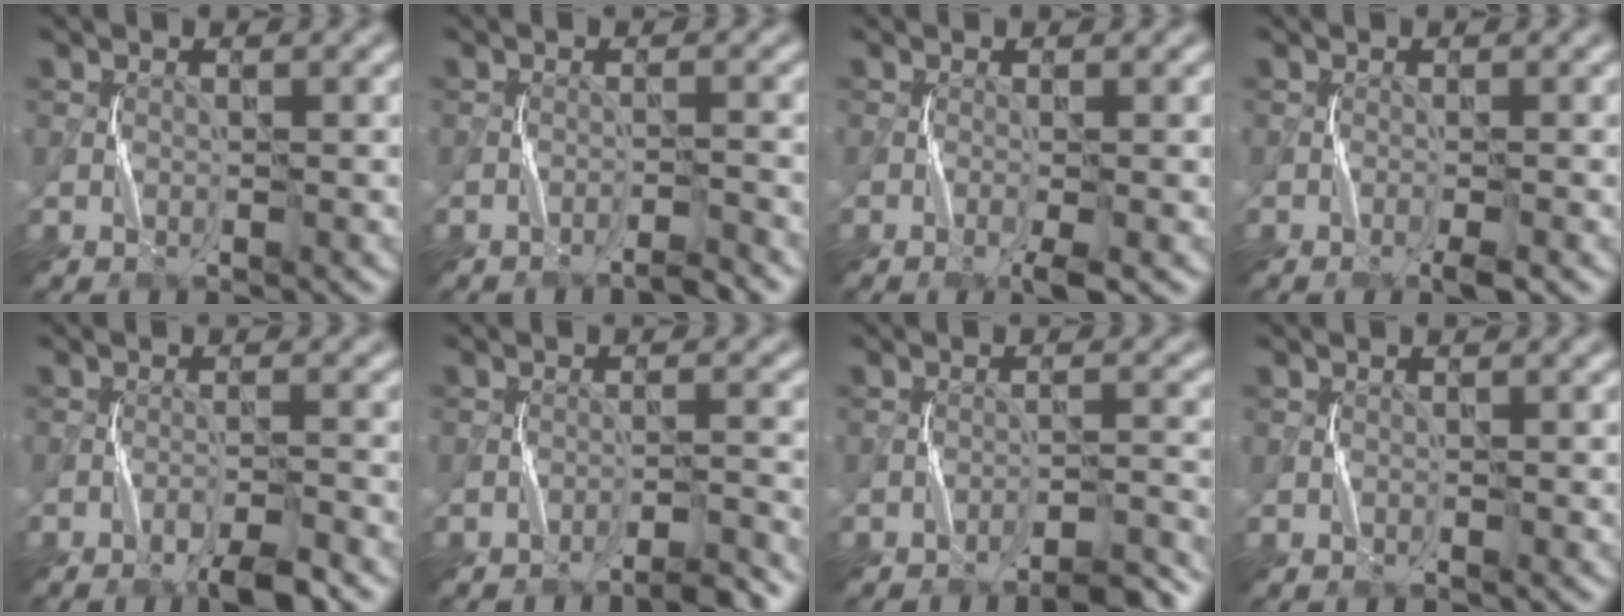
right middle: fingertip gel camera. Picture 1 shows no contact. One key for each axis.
{"total": 1.5, "fx": -1.4, "fy": -0.3, "fz": 0.4, "tx": -0.005, "ty": 0.010, "tz": -0.027}
{"total": 1.6, "fx": -0.8, "fy": -0.1, "fz": 1.3, "tx": -0.029, "ty": -0.001, "tz": -0.019}
{"total": 1.2, "fx": -0.8, "fy": -0.2, "fz": 0.9, "tx": -0.020, "ty": 0.002, "tz": -0.017}
{"total": 3.4, "fx": -2.5, "fy": 0.1, "fz": 2.2, "tx": -0.039, "ty": 0.007, "tz": -0.046}
{"total": 2.4, "fx": -2.1, "fy": -0.2, "fz": 1.0, "tx": -0.013, "ty": 0.012, "tz": -0.040}
{"total": 3.0, "fx": -2.7, "fy": 0.0, "fz": 1.3, "tx": -0.018, "ty": 0.012, "tz": -0.044}
{"total": 0.0}